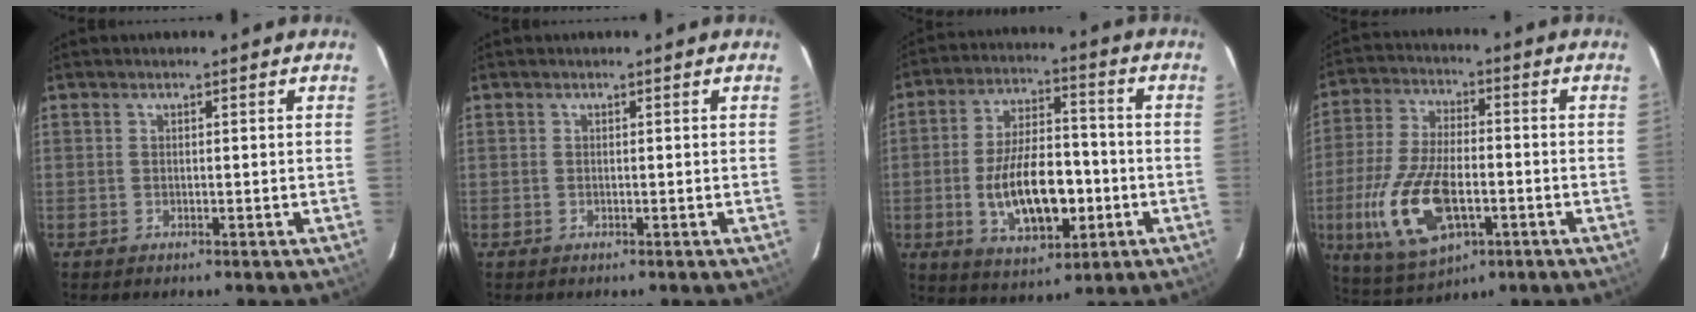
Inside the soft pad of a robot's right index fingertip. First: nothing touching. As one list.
[{"total": 0.0}, {"total": 15.2, "force": [-3.6, 7.3, 12.9], "torque": [-0.244, 0.003, -0.045]}, {"total": 17.0, "force": [-5.1, 8.1, 14.1], "torque": [-0.308, -0.015, -0.083]}]